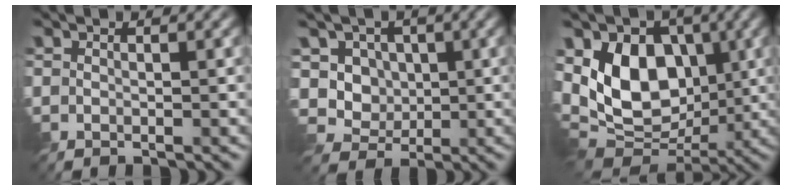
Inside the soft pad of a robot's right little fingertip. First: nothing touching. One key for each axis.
{"total": 5.5, "fx": 1.5, "fy": 4.8, "fz": 2.5, "tx": -0.060, "ty": -0.002, "tz": 0.025}
{"total": 9.5, "fx": 1.6, "fy": 6.7, "fz": 6.6, "tx": -0.121, "ty": -0.010, "tz": 0.016}